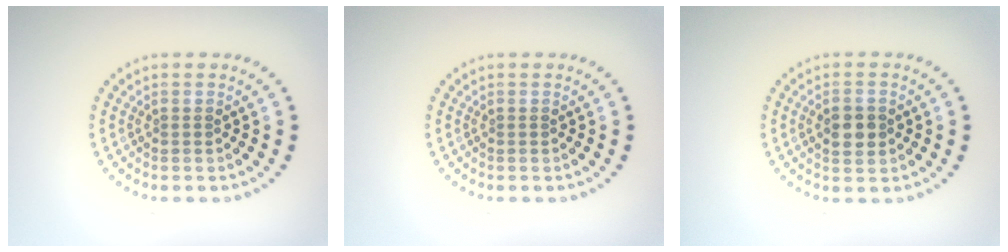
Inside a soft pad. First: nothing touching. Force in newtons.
{"total": 0.0}
{"total": 3.1, "press": 3.1, "slide": 0.2}